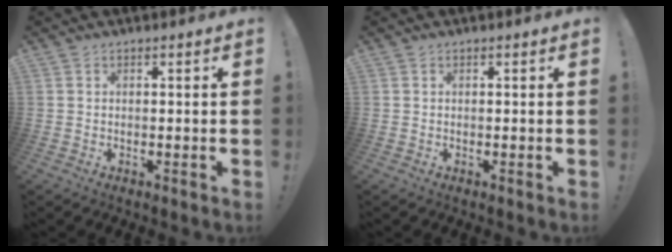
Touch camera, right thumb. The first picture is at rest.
{"total": 0.0}